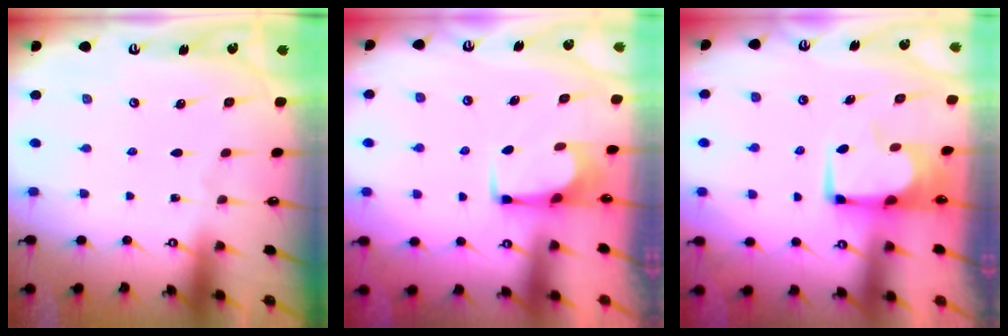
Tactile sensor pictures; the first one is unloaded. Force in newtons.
{"total": 2.6, "press": 2.6, "slide": 0.4}
{"total": 6.0, "press": 6.0, "slide": 0.4}